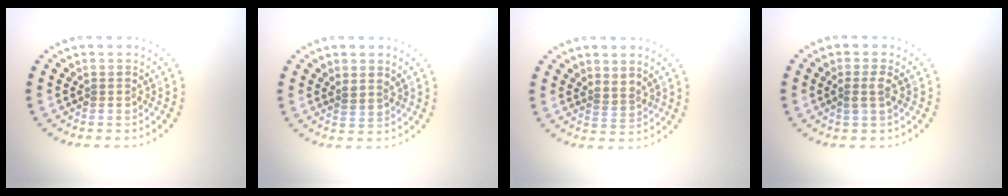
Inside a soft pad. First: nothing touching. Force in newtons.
{"total": 1.1, "press": 0.7, "slide": 0.8}
{"total": 1.1, "press": 0.6, "slide": 0.9}
{"total": 1.3, "press": 1.1, "slide": 0.6}